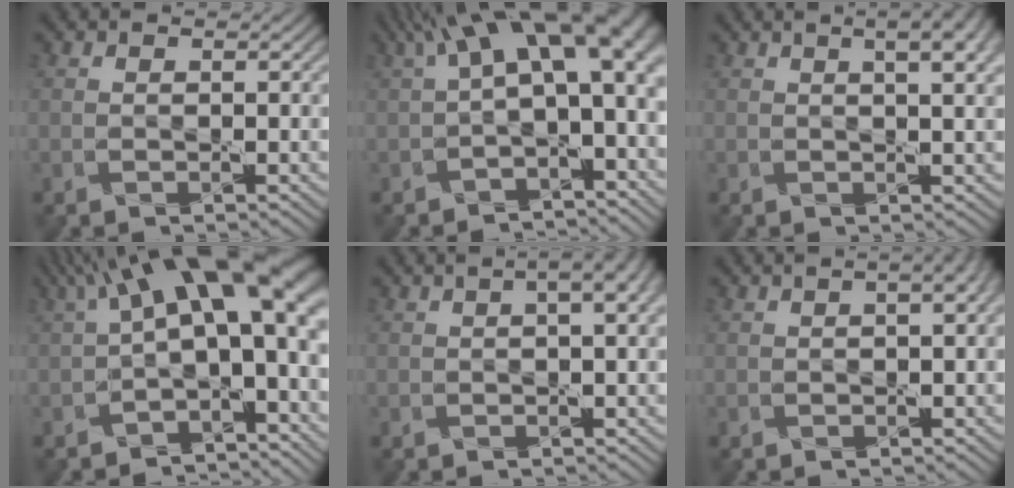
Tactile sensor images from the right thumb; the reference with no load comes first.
{"total": 12.2, "force": [2.6, 5.4, 10.6], "torque": [-0.159, 0.006, 0.050]}
{"total": 6.6, "force": [2.8, 2.1, 5.5], "torque": [-0.060, 0.017, 0.022]}
{"total": 14.9, "force": [2.9, 6.3, 13.2], "torque": [-0.201, 0.003, 0.057]}
{"total": 4.1, "force": [1.2, 1.1, 3.7], "torque": [-0.051, 0.016, 0.011]}
{"total": 4.6, "force": [1.2, 1.8, 4.1], "torque": [-0.048, 0.018, 0.003]}